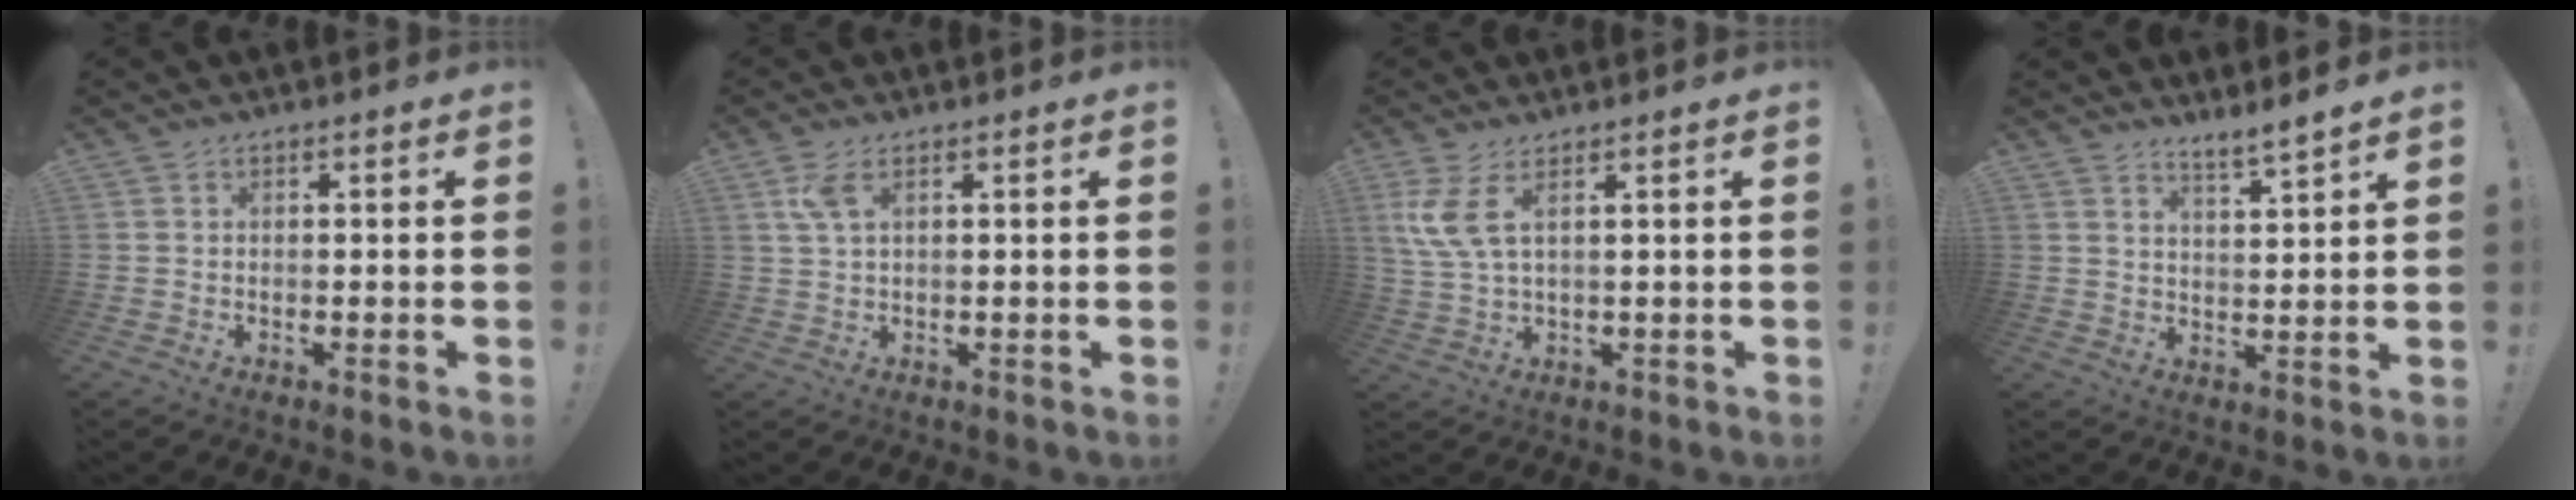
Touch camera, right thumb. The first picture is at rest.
{"total": 4.3, "force": [2.0, 1.6, 3.5], "torque": [-0.067, 0.001, 0.035]}
{"total": 7.2, "force": [3.0, 1.7, 6.2], "torque": [-0.140, -0.013, 0.057]}
{"total": 5.1, "force": [4.6, -0.1, 2.2], "torque": [-0.034, -0.034, 0.079]}